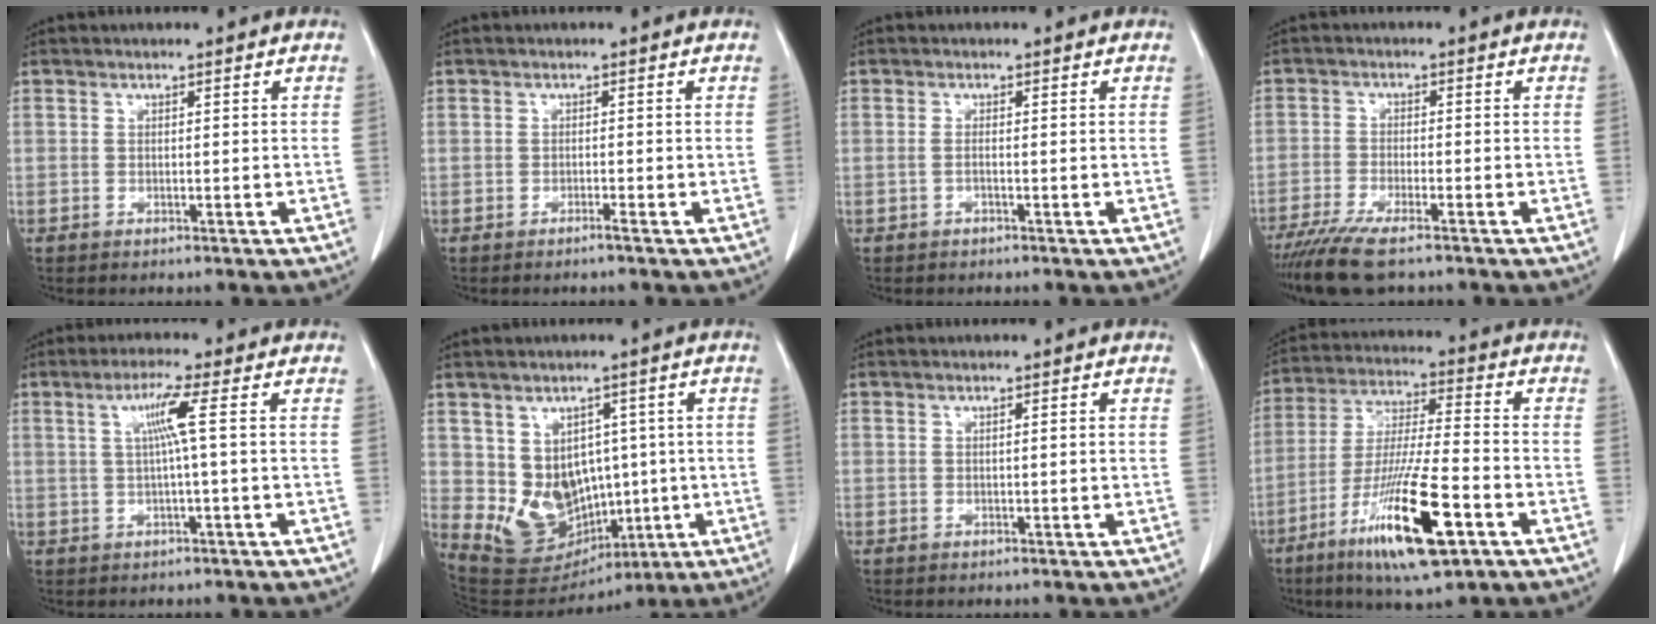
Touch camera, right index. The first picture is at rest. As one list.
[{"total": 0.9, "force": [-0.7, -0.1, 0.5], "torque": [-0.011, 0.000, -0.012]}, {"total": 0.7, "force": [-0.3, 0.0, 0.7], "torque": [-0.012, 0.001, -0.006]}, {"total": 8.7, "force": [-6.7, 1.2, 5.4], "torque": [-0.095, -0.021, -0.112]}, {"total": 4.6, "force": [0.8, -0.9, 4.4], "torque": [-0.086, 0.007, 0.017]}, {"total": 11.2, "force": [-0.1, 9.3, 6.2], "torque": [-0.099, 0.028, 0.039]}, {"total": 0.5, "force": [0.1, 0.0, 0.5], "torque": [-0.009, 0.001, 0.002]}, {"total": 16.7, "force": [-7.9, 1.9, 14.6], "torque": [-0.287, -0.031, -0.137]}]